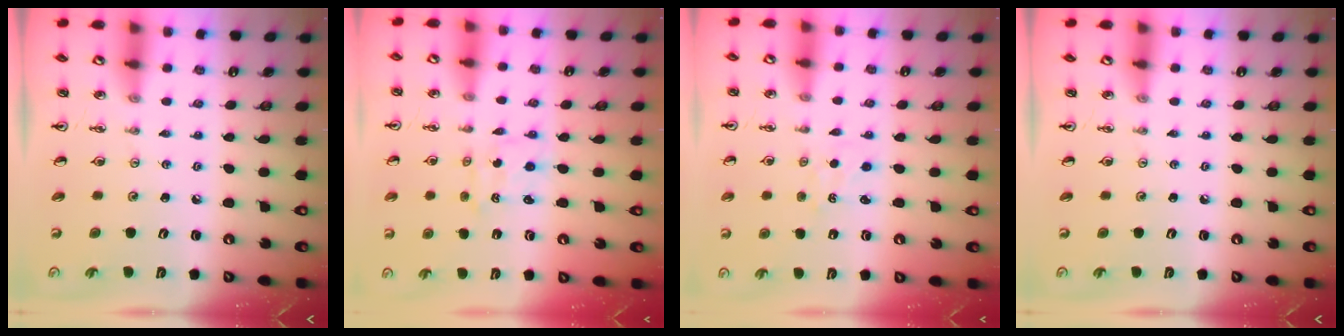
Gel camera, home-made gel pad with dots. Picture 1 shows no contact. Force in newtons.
{"total": 1.0, "press": 0.9, "slide": 0.5}
{"total": 1.6, "press": 1.5, "slide": 0.3}
{"total": 0.0}